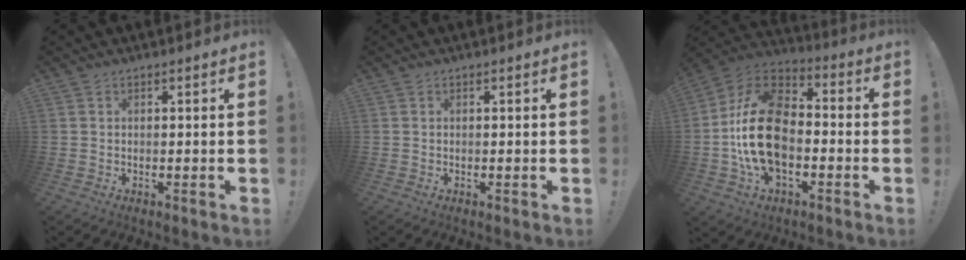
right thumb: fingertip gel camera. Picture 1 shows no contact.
{"total": 0.0}
{"total": 22.0, "force": [-3.5, 14.1, 16.4], "torque": [-0.308, 0.043, -0.050]}